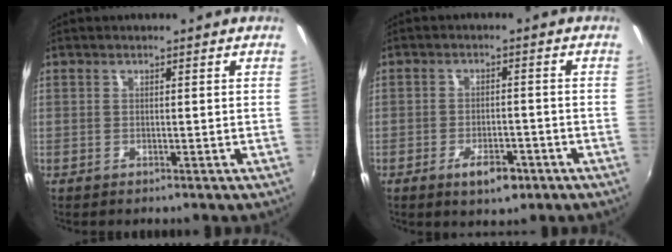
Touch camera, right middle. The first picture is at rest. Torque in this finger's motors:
{"motor_torque": [0.72, -0.78, 0.33, 0.07]}